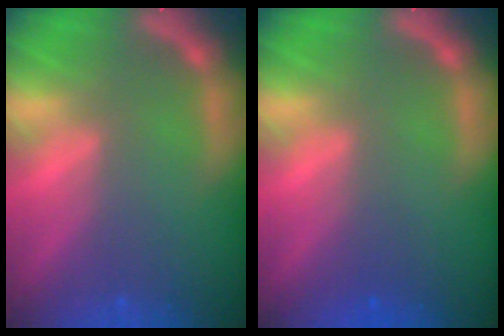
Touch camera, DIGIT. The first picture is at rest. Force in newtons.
{"total": 0.9}